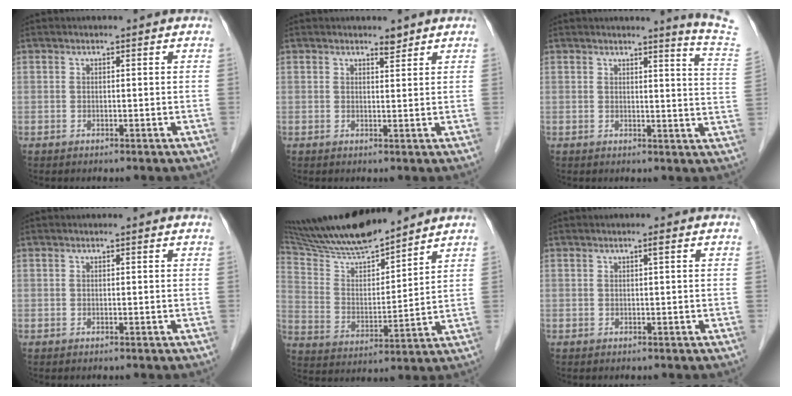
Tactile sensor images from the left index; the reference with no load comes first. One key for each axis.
{"total": 1.4, "fx": 1.3, "fy": 0.3, "fz": 0.4, "tx": -0.011, "ty": -0.005, "tz": 0.020}
{"total": 7.4, "fx": 7.0, "fy": -2.1, "fz": 1.4, "tx": -0.024, "ty": -0.082, "tz": 0.060}
{"total": 0.0}
{"total": 16.1, "fx": 14.7, "fy": 1.5, "fz": 6.5, "tx": -0.123, "ty": 0.004, "tz": 0.269}
{"total": 0.5, "fx": 0.2, "fy": -0.1, "fz": 0.5, "tx": -0.012, "ty": 0.000, "tz": 0.006}